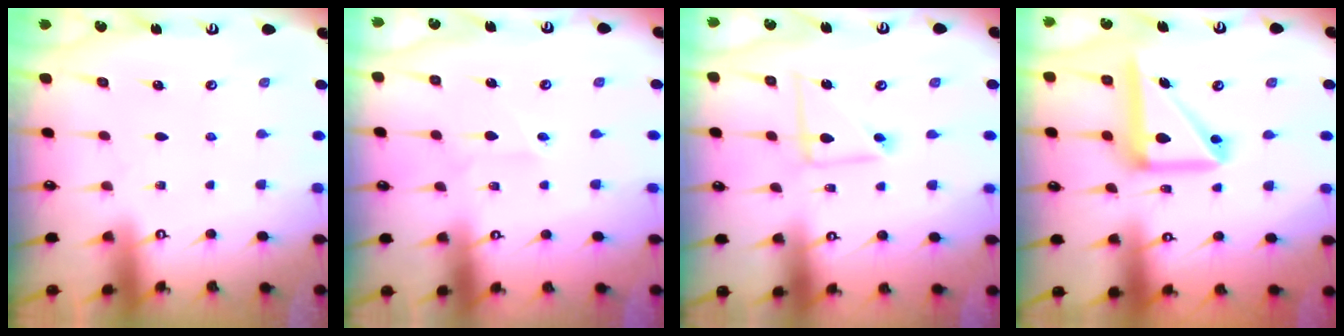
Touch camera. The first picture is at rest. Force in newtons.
{"total": 3.2, "press": 3.2, "slide": 0.5}
{"total": 6.6, "press": 6.5, "slide": 0.6}
{"total": 14.5, "press": 14.4, "slide": 2.0}